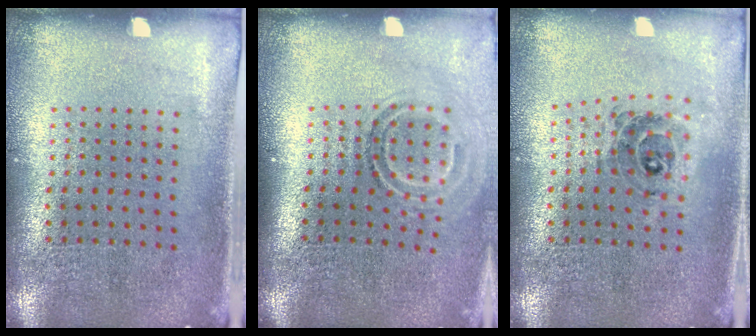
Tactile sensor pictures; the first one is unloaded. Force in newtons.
{"total": 1.7, "press": 1.1, "slide": 1.2}
{"total": 0.7, "press": 0.7, "slide": 0.1}